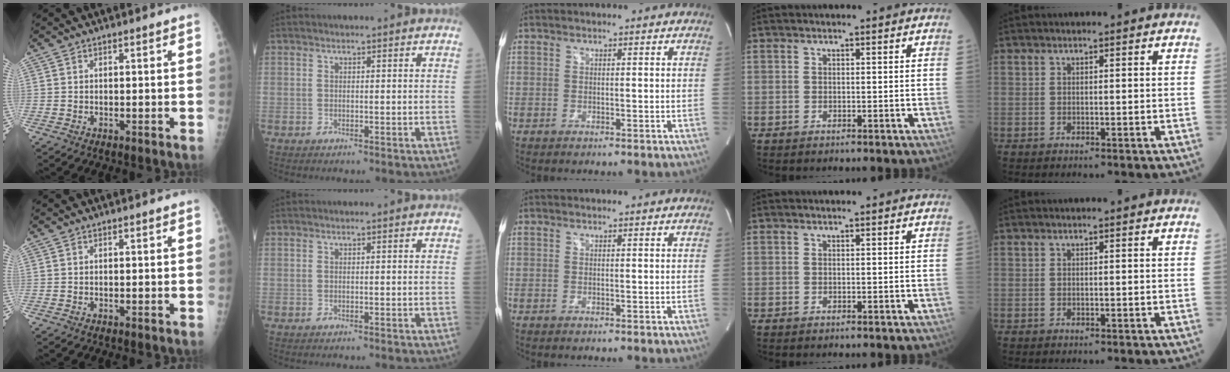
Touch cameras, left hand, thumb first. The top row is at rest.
{}